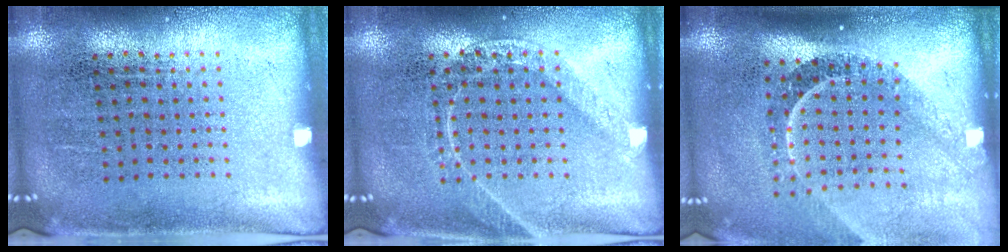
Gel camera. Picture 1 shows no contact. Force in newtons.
{"total": 1.8, "press": 1.8, "slide": 0.3}
{"total": 2.3, "press": 1.7, "slide": 1.6}